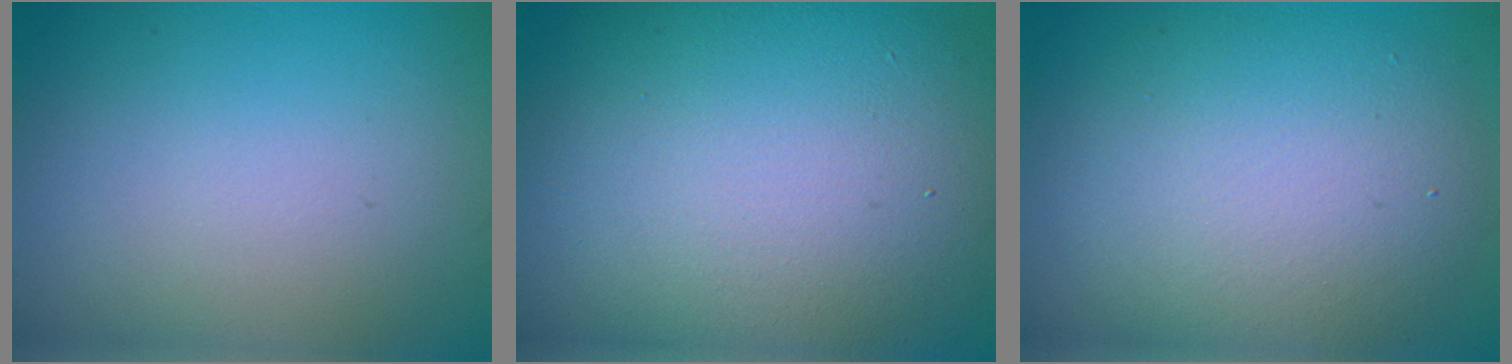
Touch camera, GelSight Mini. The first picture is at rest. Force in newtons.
{"total": 15.7, "press": 15.7, "slide": 1.0}
{"total": 8.2, "press": 8.2, "slide": 0.8}